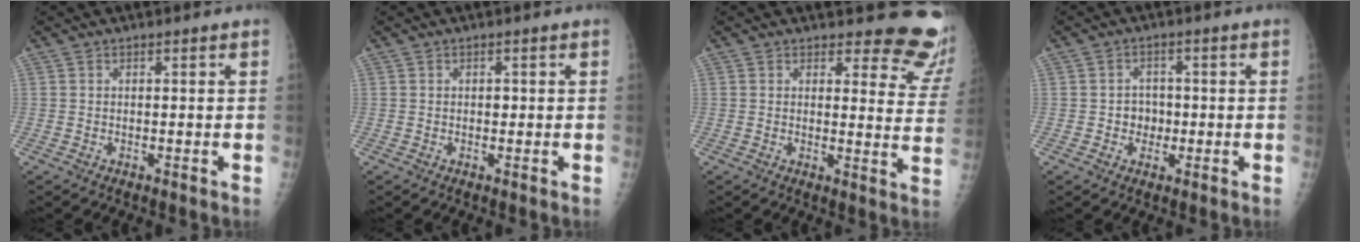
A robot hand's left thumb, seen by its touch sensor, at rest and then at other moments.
{"total": 0.7, "force": [0.1, 0.6, 0.4], "torque": [-0.002, 0.001, 0.001]}
{"total": 12.7, "force": [11.8, 3.9, 2.7], "torque": [0.016, -0.115, 0.102]}
{"total": 3.4, "force": [-0.5, 3.1, 1.4], "torque": [0.003, 0.008, -0.011]}